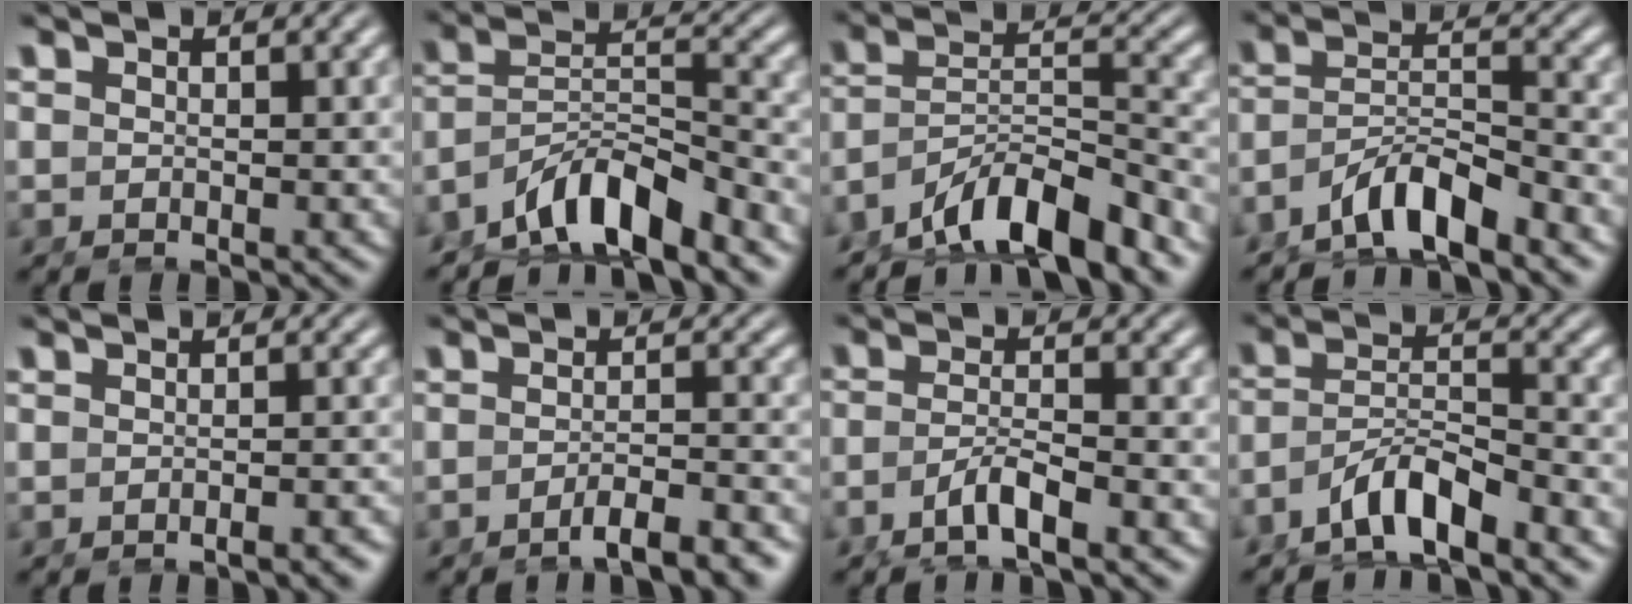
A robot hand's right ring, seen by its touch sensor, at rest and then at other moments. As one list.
[{"total": 7.9, "force": [-5.1, 4.1, 4.3], "torque": [-0.085, -0.036, -0.073]}, {"total": 8.6, "force": [-5.5, 4.7, 4.7], "torque": [-0.089, -0.037, -0.082]}, {"total": 5.4, "force": [-3.9, 2.4, 2.9], "torque": [-0.060, -0.024, -0.055]}, {"total": 1.5, "force": [-1.4, -0.2, 0.5], "torque": [-0.008, 0.006, -0.024]}, {"total": 3.7, "force": [-3.2, -0.2, 2.0], "torque": [-0.023, -0.005, -0.054]}, {"total": 3.3, "force": [-2.0, 0.9, 2.5], "torque": [-0.054, -0.018, -0.027]}, {"total": 4.9, "force": [-3.4, 2.2, 2.9], "torque": [-0.061, -0.024, -0.047]}]